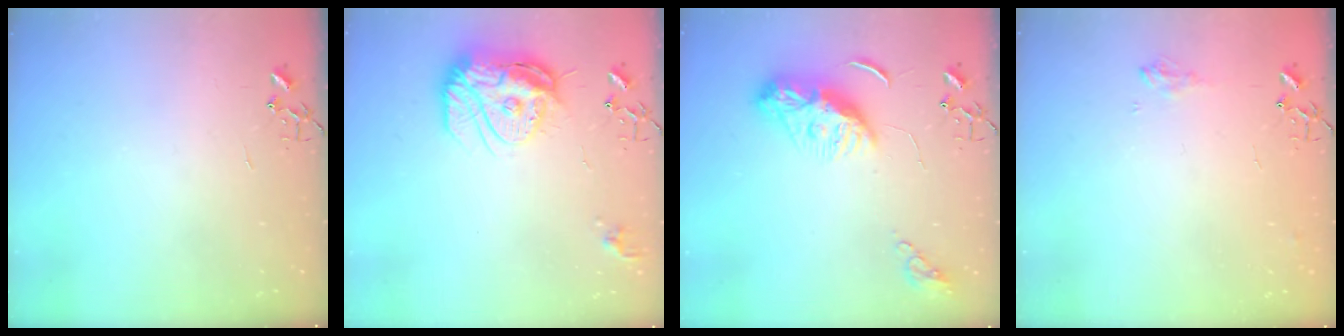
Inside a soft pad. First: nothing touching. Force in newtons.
{"total": 17.0, "press": 16.9, "slide": 1.4}
{"total": 9.9, "press": 9.8, "slide": 1.1}
{"total": 7.7, "press": 7.7, "slide": 0.9}